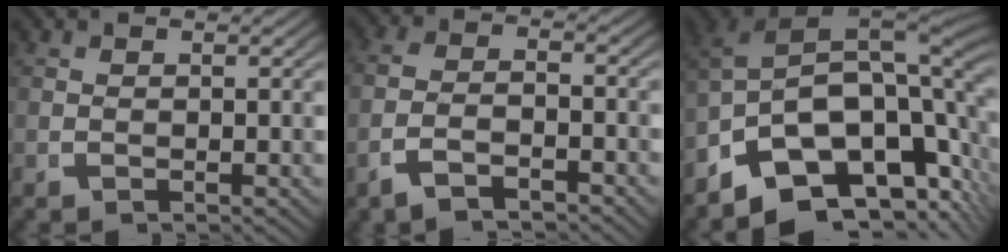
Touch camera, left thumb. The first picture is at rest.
{"total": 3.7, "force": [-1.8, 2.0, 2.5], "torque": [-0.057, -0.009, -0.029]}
{"total": 17.5, "force": [-1.5, 12.1, 12.5], "torque": [-0.229, -0.031, -0.027]}